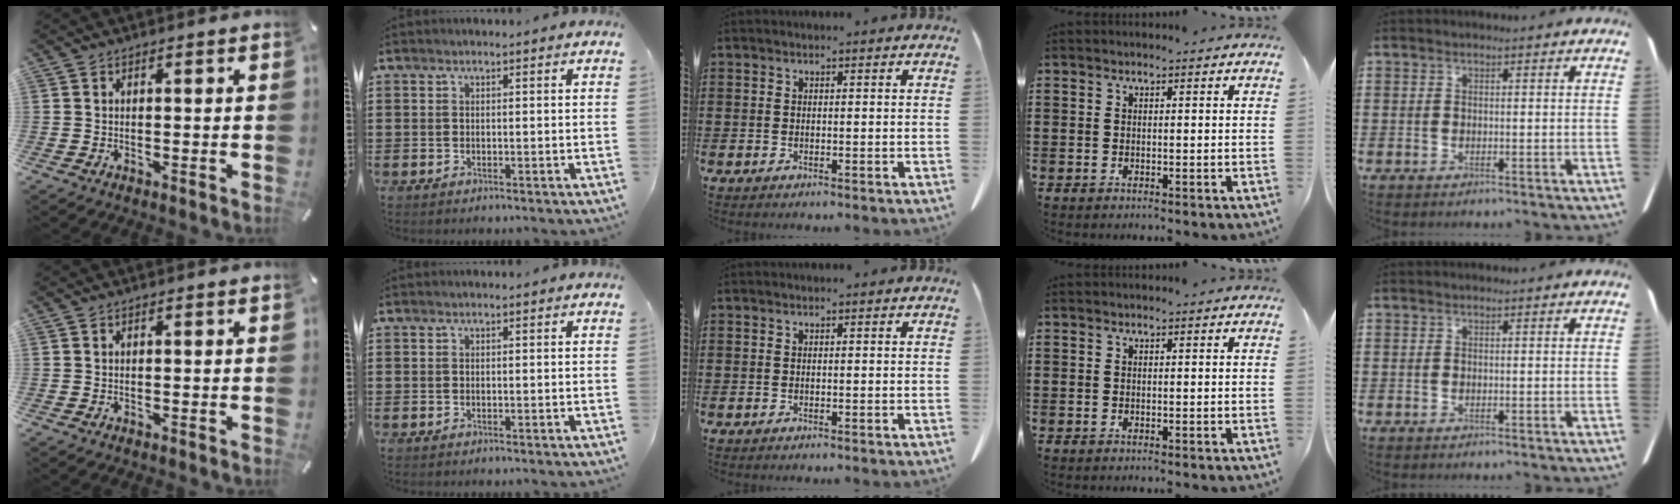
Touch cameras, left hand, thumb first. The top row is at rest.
{}